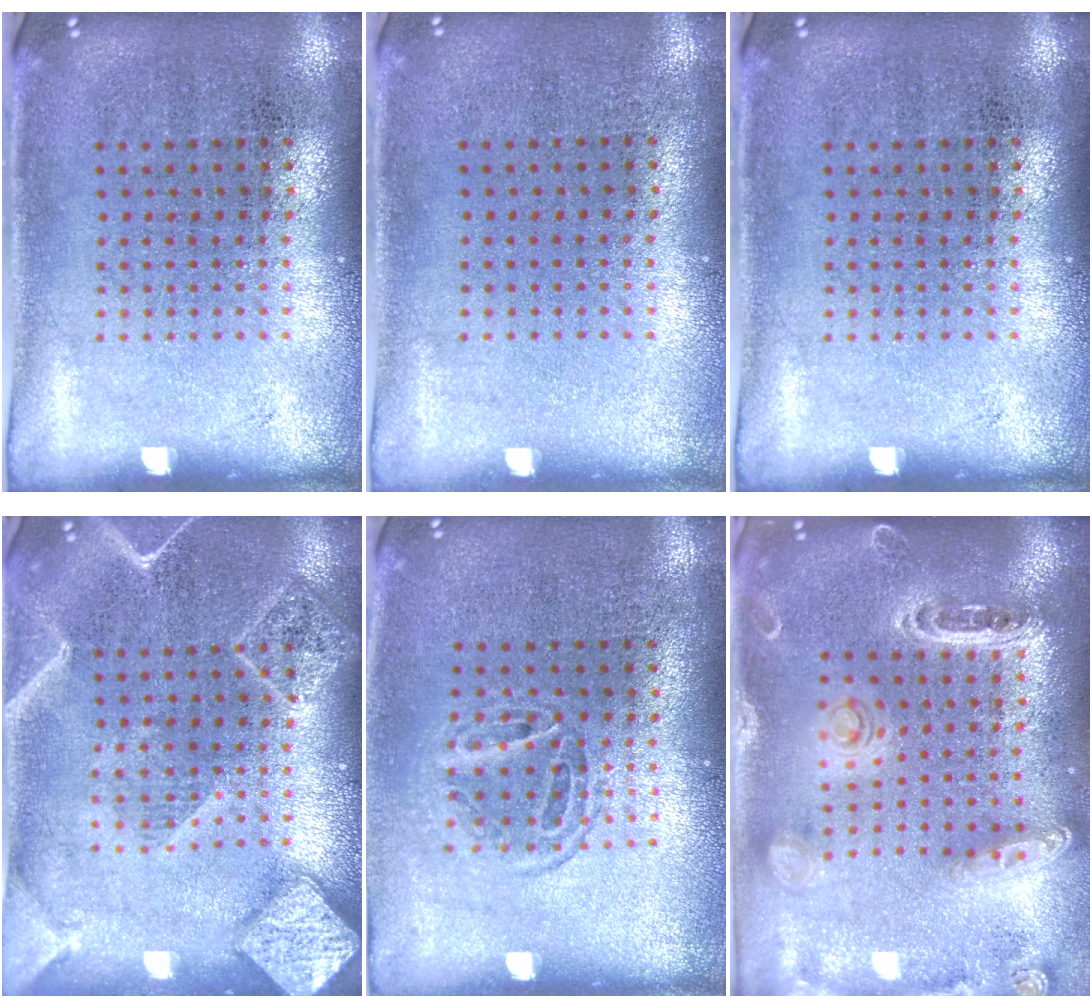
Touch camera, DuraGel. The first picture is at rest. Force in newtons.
{"total": 0.0}
{"total": 0.0}
{"total": 2.2, "press": 2.2, "slide": 0.2}
{"total": 1.1, "press": 1.0, "slide": 0.5}
{"total": 1.4, "press": 1.4, "slide": 0.0}